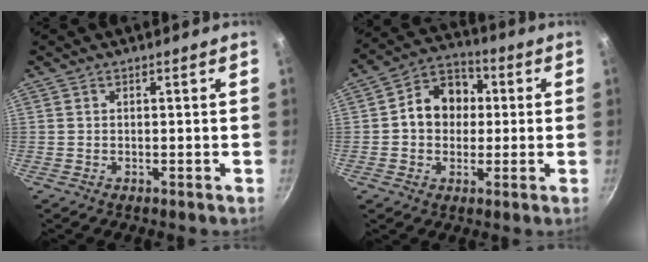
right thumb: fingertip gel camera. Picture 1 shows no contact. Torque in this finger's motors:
{"motor_torque": [0.21, 0.21, 0.45, -0.36, 0.15]}